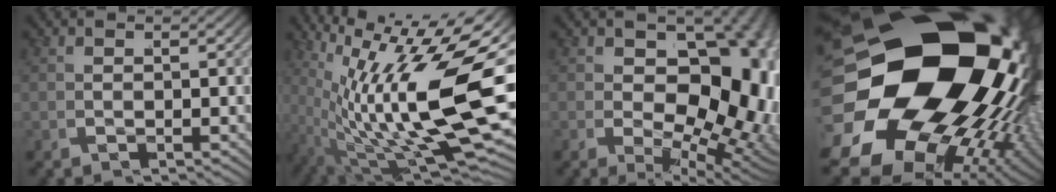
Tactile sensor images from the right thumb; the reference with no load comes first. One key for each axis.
{"total": 16.3, "fx": -0.1, "fy": 8.3, "fz": 14.1, "tx": -0.246, "ty": -0.051, "tz": 0.033}
{"total": 14.9, "fx": -0.5, "fy": 9.4, "fz": 11.5, "tx": -0.181, "ty": -0.059, "tz": 0.024}
{"total": 42.1, "fx": -0.7, "fy": 28.6, "fz": 30.9, "tx": -0.465, "ty": -0.066, "tz": -0.007}